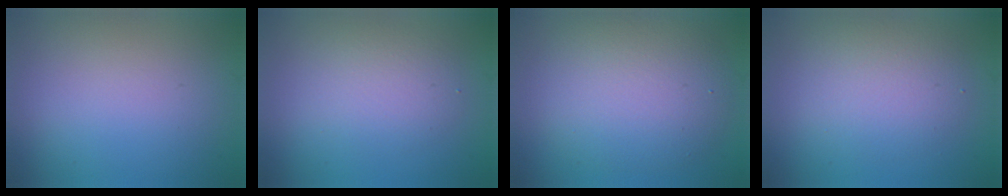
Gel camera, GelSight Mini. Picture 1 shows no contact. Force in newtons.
{"total": 2.6, "press": 2.6, "slide": 0.2}
{"total": 6.8, "press": 6.8, "slide": 0.5}
{"total": 4.1, "press": 4.1, "slide": 0.1}